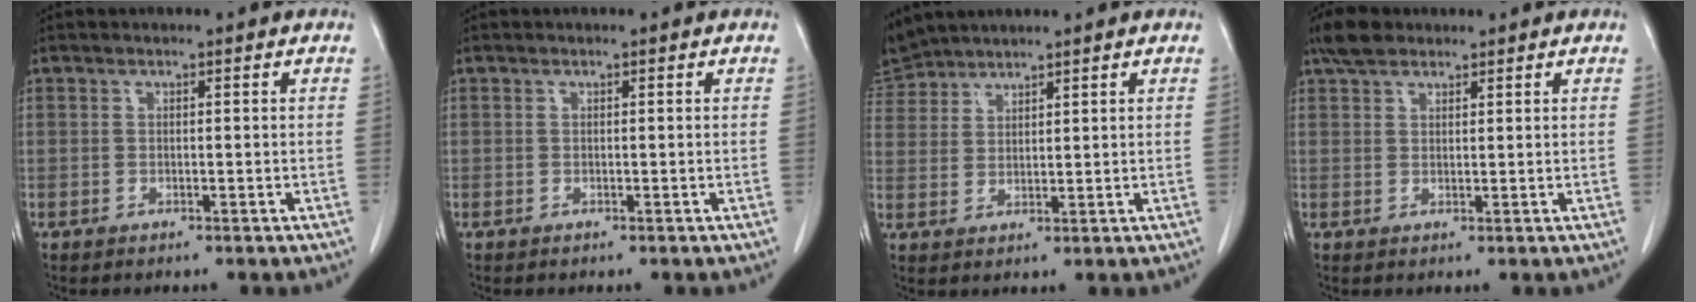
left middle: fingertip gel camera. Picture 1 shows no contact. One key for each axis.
{"total": 0.0}
{"total": 5.7, "fx": 5.6, "fy": 1.0, "fz": 0.1, "tx": -0.011, "ty": 0.018, "tz": 0.118}
{"total": 3.6, "fx": 2.9, "fy": 1.8, "fz": 1.3, "tx": -0.031, "ty": 0.014, "tz": 0.054}